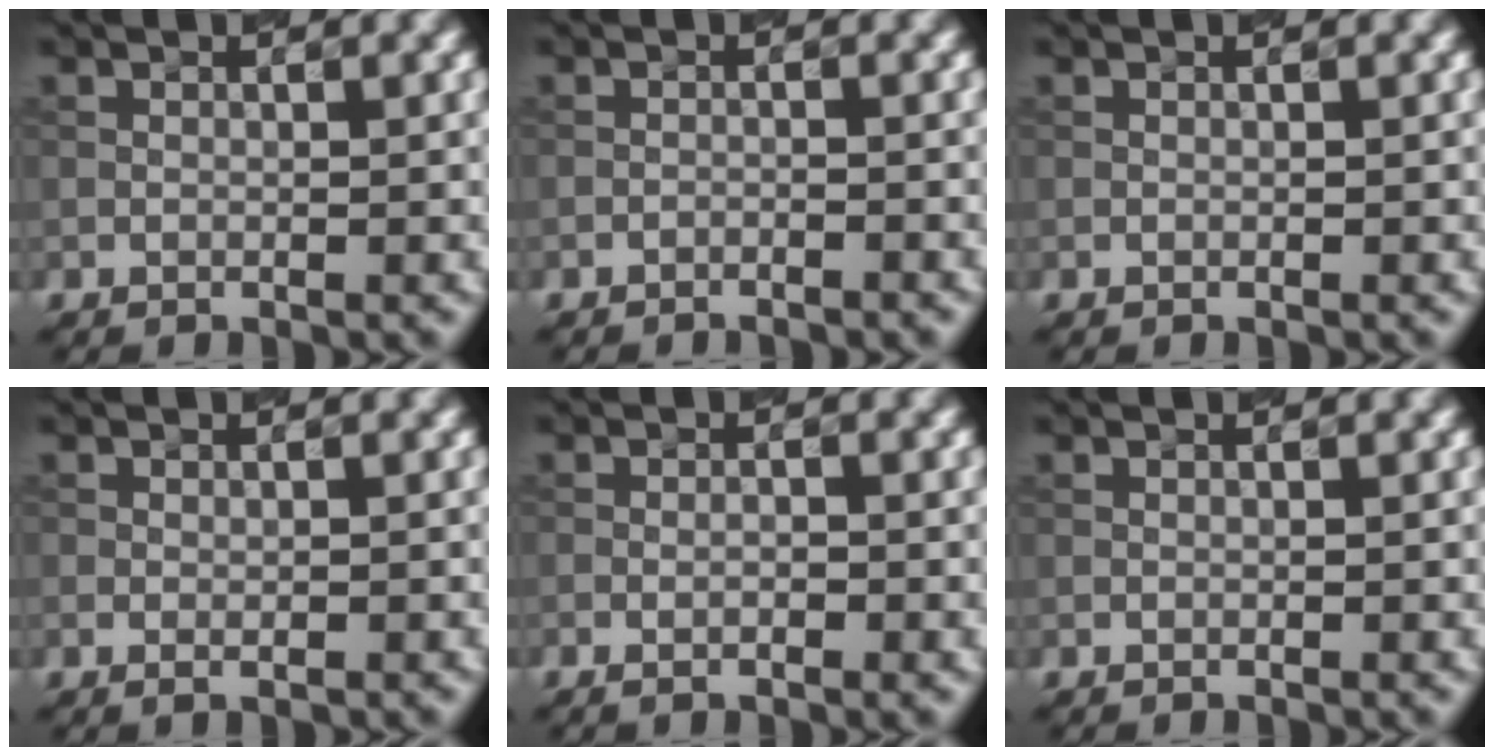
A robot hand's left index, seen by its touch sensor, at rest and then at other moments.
{"total": 0.9, "force": [-0.9, 0.1, 0.2], "torque": [-0.002, 0.001, -0.018]}
{"total": 0.0}
{"total": 1.0, "force": [-0.3, 0.5, 0.9], "torque": [-0.013, -0.002, -0.003]}
{"total": 2.0, "force": [-0.5, 0.7, 1.8], "torque": [-0.012, -0.003, -0.012]}
{"total": 0.0}